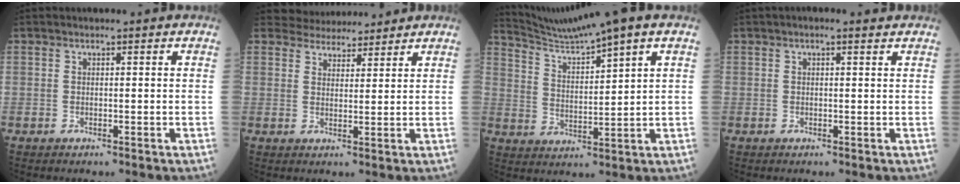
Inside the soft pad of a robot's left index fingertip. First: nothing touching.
{"total": 5.9, "force": [5.7, 1.7, 0.2], "torque": [-0.004, 0.015, 0.083]}
{"total": 8.5, "force": [7.4, -1.6, 3.9], "torque": [-0.083, 0.008, 0.144]}
{"total": 2.0, "force": [1.4, 0.6, 1.3], "torque": [-0.025, 0.014, 0.018]}